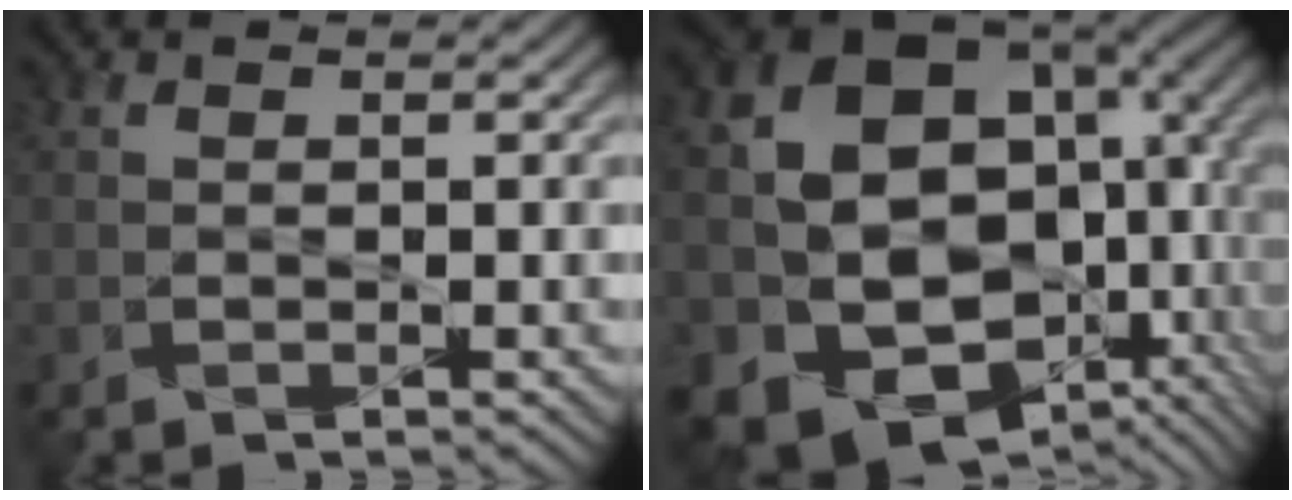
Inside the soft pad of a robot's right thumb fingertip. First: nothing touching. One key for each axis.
{"total": 18.1, "fx": -0.6, "fy": 13.9, "fz": 11.6, "tx": -0.228, "ty": -0.048, "tz": 0.039}